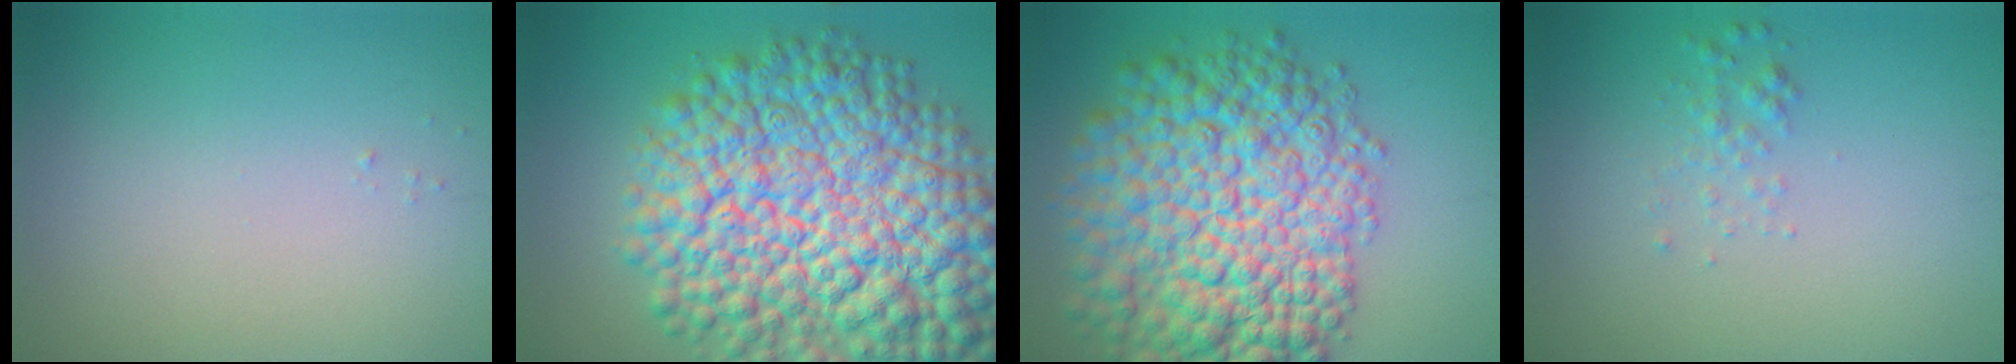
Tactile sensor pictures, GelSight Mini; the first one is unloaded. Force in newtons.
{"total": 16.7, "press": 16.7, "slide": 0.5}
{"total": 13.8, "press": 13.8, "slide": 0.4}
{"total": 1.1, "press": 1.1, "slide": 0.0}